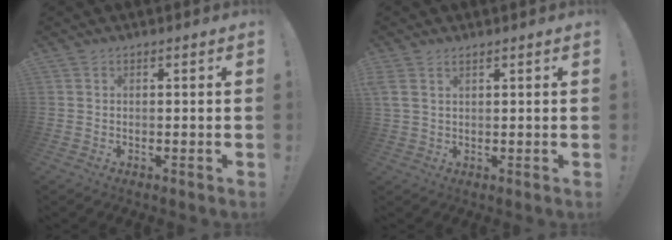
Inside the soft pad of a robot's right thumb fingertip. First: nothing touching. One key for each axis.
{"total": 2.9, "fx": 1.7, "fy": 1.5, "fz": 1.9, "tx": -0.044, "ty": 0.000, "tz": 0.035}